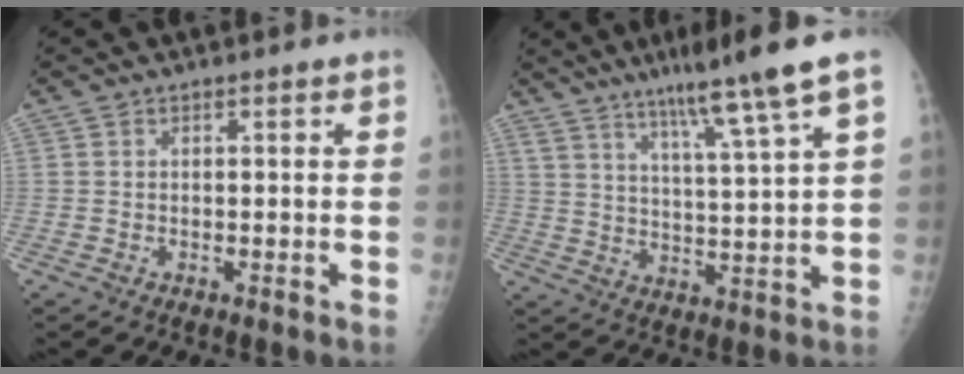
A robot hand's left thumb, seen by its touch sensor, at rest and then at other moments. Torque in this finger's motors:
{"motor_torque": [0.33, 0.45, 0.45, -0.85, 0.09]}